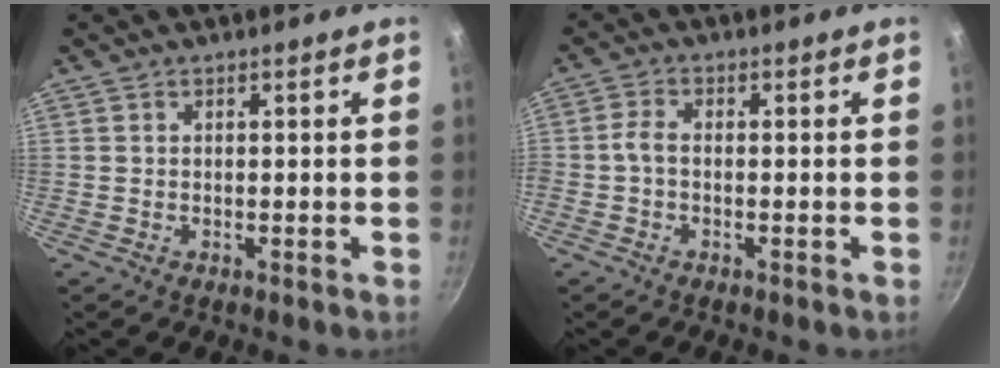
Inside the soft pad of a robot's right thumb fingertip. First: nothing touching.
{"total": 2.7, "force": [-0.7, 1.4, 2.2], "torque": [-0.049, 0.004, -0.020]}